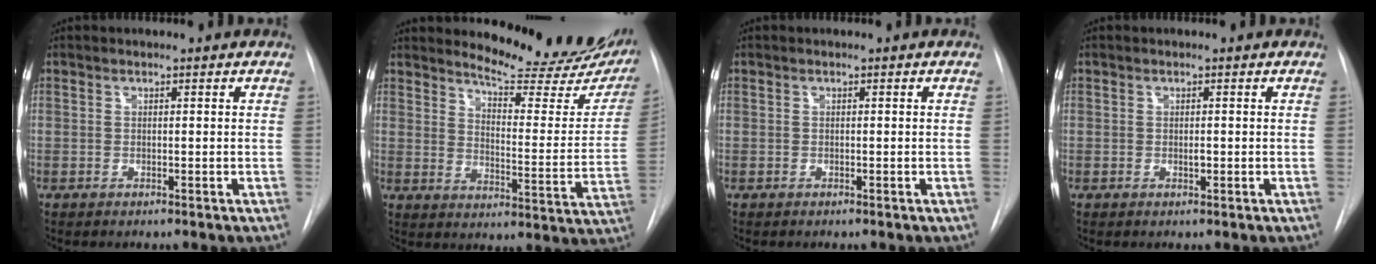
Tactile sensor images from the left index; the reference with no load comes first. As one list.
[{"total": 19.2, "force": [17.5, 4.0, 6.9], "torque": [-0.077, -0.082, 0.207]}, {"total": 0.0}, {"total": 0.5, "force": [0.0, 0.2, 0.5], "torque": [-0.006, 0.000, -0.001]}]